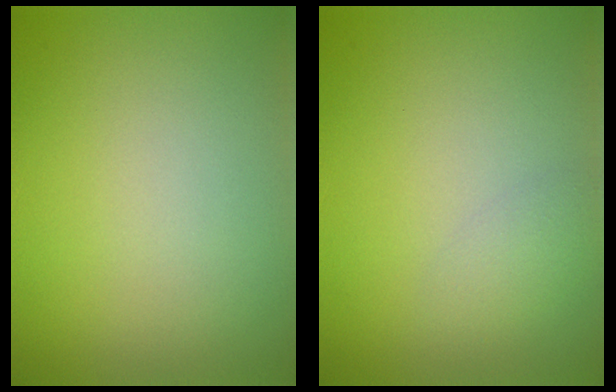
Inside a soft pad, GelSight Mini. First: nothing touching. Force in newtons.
{"total": 1.4, "press": 1.4, "slide": 0.1}